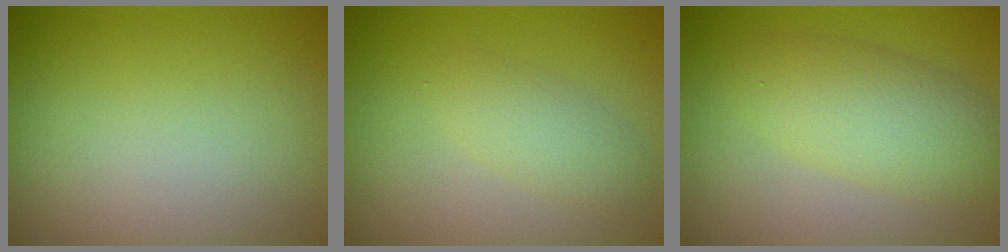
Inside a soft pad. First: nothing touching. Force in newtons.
{"total": 2.2, "press": 2.2, "slide": 0.0}
{"total": 4.4, "press": 4.4, "slide": 0.1}